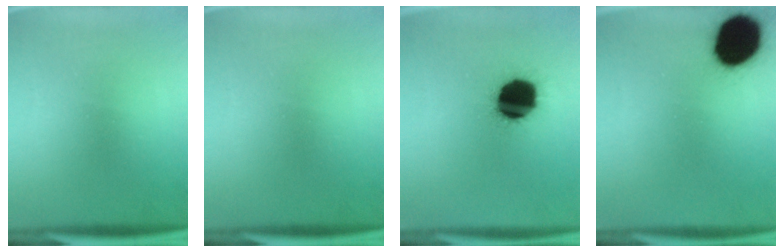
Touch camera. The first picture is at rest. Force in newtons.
{"total": 0.0}
{"total": 19.5}
{"total": 17.9}